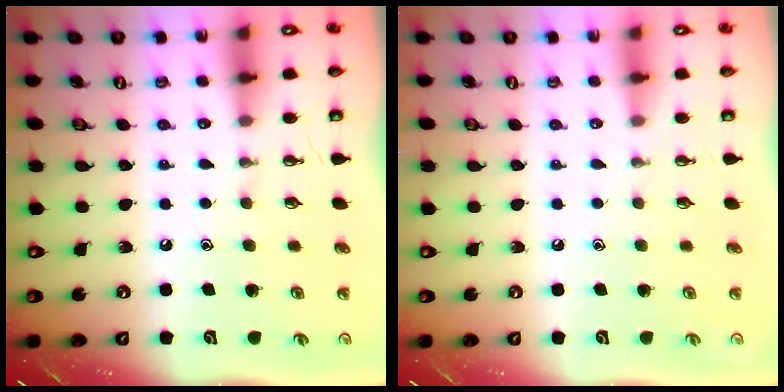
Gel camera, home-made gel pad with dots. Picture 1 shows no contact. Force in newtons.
{"total": 0.0}